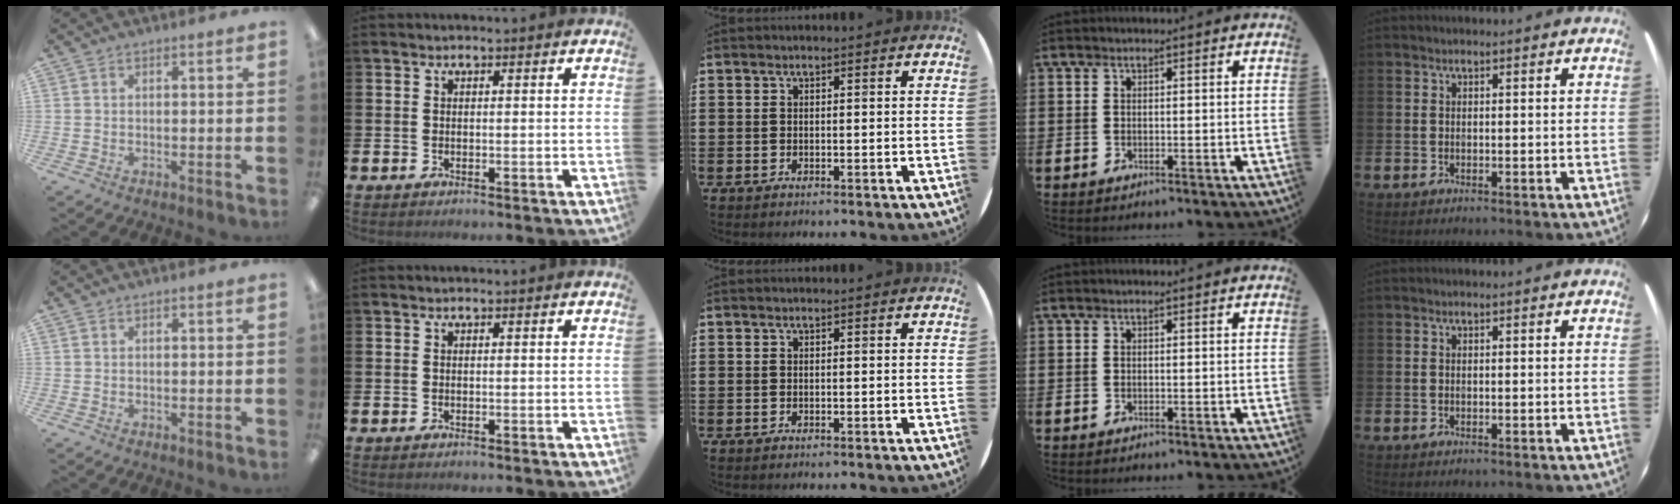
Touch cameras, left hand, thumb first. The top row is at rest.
{}